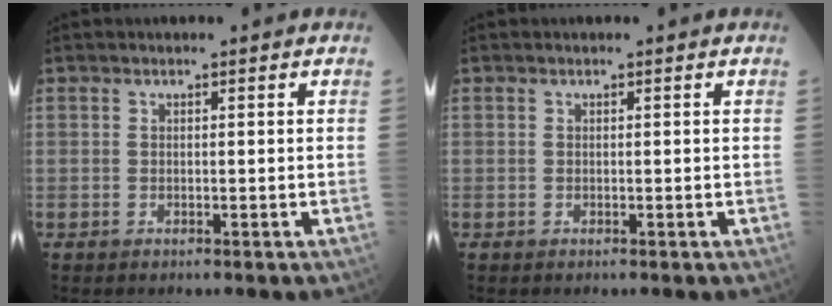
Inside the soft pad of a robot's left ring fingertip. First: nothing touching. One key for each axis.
{"total": 0.0}